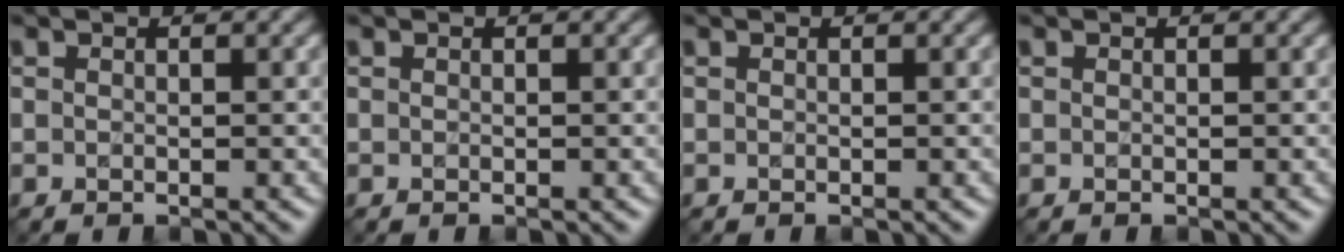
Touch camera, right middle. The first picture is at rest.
{"total": 0.0}
{"total": 0.0}
{"total": 0.0}